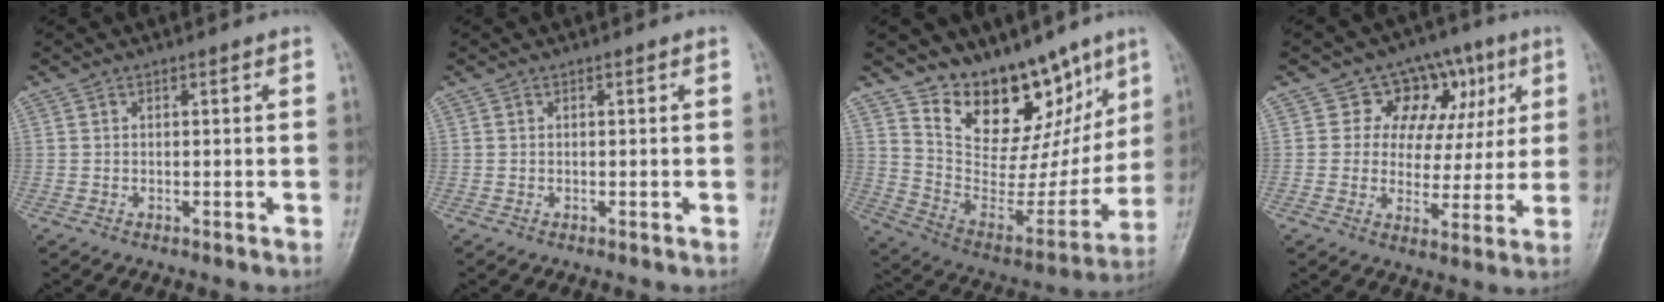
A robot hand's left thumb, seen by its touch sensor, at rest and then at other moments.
{"total": 0.0}
{"total": 20.3, "force": [13.5, 11.3, 10.0], "torque": [-0.075, -0.078, 0.232]}
{"total": 12.1, "force": [4.7, 9.5, 5.7], "torque": [-0.019, -0.004, 0.067]}